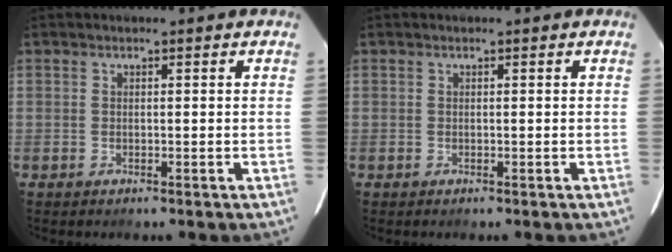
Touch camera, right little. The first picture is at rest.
{"total": 0.0}